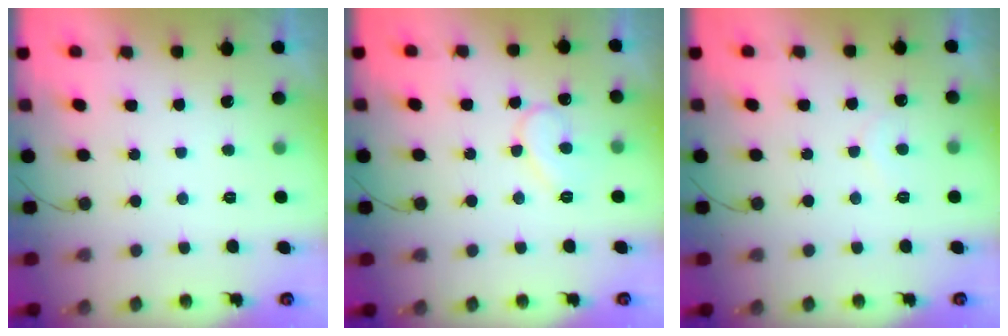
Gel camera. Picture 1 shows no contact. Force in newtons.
{"total": 9.5, "press": 9.5, "slide": 0.9}
{"total": 4.4, "press": 4.4, "slide": 0.3}